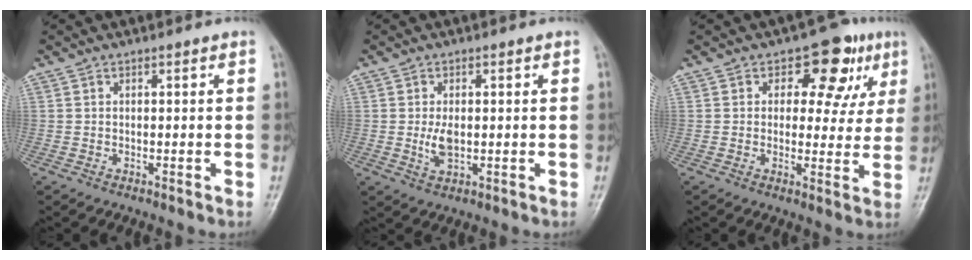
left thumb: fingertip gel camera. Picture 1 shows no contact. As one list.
[{"total": 3.9, "force": [0.0, 2.1, 3.3], "torque": [-0.062, -0.008, 0.003]}, {"total": 10.2, "force": [4.2, 6.7, 6.4], "torque": [-0.022, -0.007, 0.047]}]